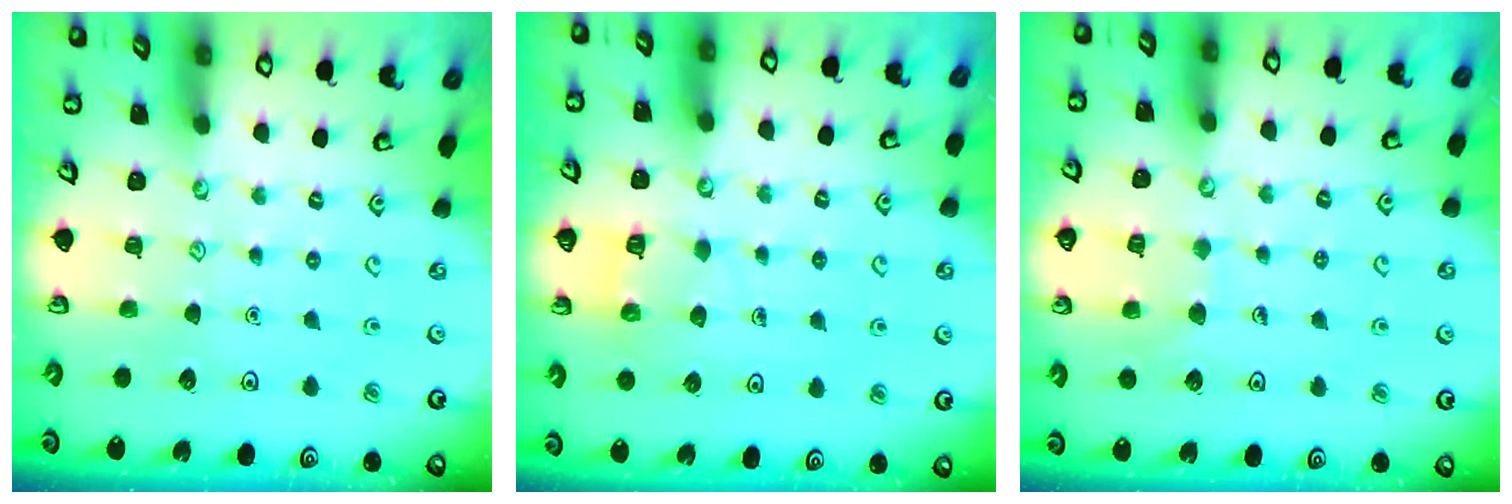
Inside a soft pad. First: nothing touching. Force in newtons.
{"total": 5.1, "press": 5.1, "slide": 0.6}
{"total": 6.5, "press": 6.5, "slide": 0.5}